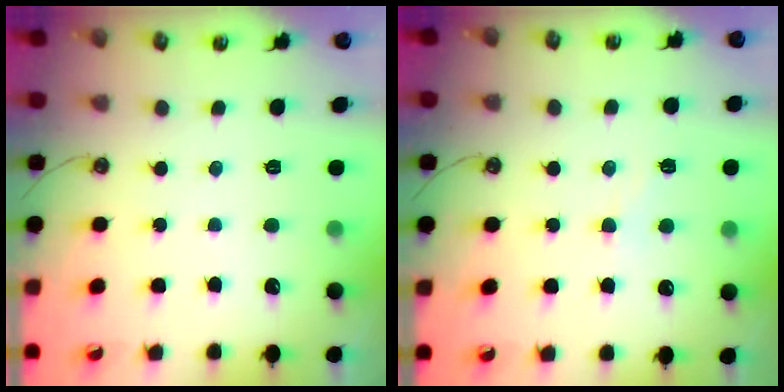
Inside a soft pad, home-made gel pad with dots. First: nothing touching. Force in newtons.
{"total": 0.8, "press": 0.6, "slide": 0.6}